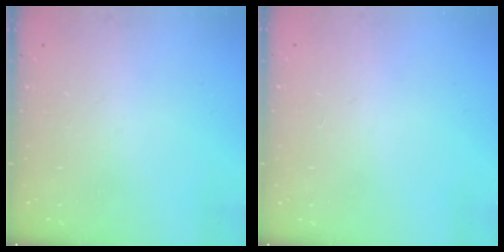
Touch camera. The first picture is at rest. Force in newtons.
{"total": 1.1, "press": 0.9, "slide": 0.6}